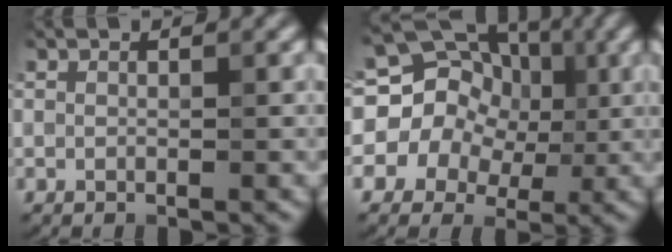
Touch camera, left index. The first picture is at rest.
{"total": 15.6, "force": [2.3, 14.0, 6.6], "torque": [-0.114, 0.042, -0.005]}